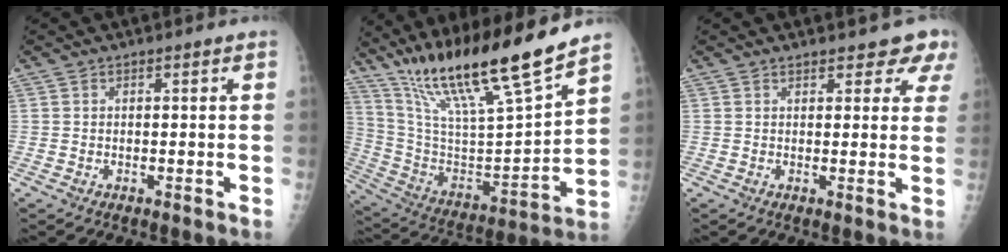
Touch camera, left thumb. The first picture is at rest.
{"total": 24.0, "force": [18.1, 2.2, 15.7], "torque": [-0.256, -0.067, 0.331]}
{"total": 5.7, "force": [4.9, 2.4, 1.7], "torque": [0.019, -0.020, 0.044]}